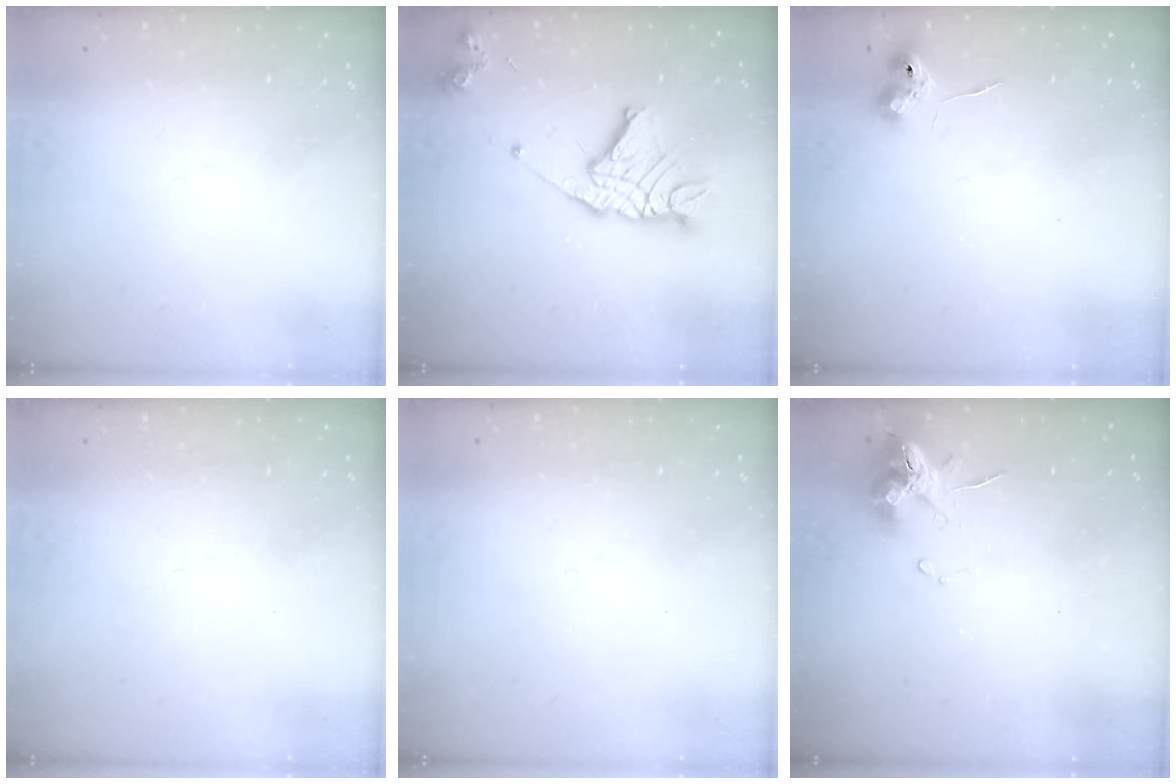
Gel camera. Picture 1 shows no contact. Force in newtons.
{"total": 15.8, "press": 15.7, "slide": 1.5}
{"total": 7.1, "press": 7.1, "slide": 0.7}
{"total": 0.0}
{"total": 0.0}
{"total": 12.8, "press": 12.8, "slide": 1.0}